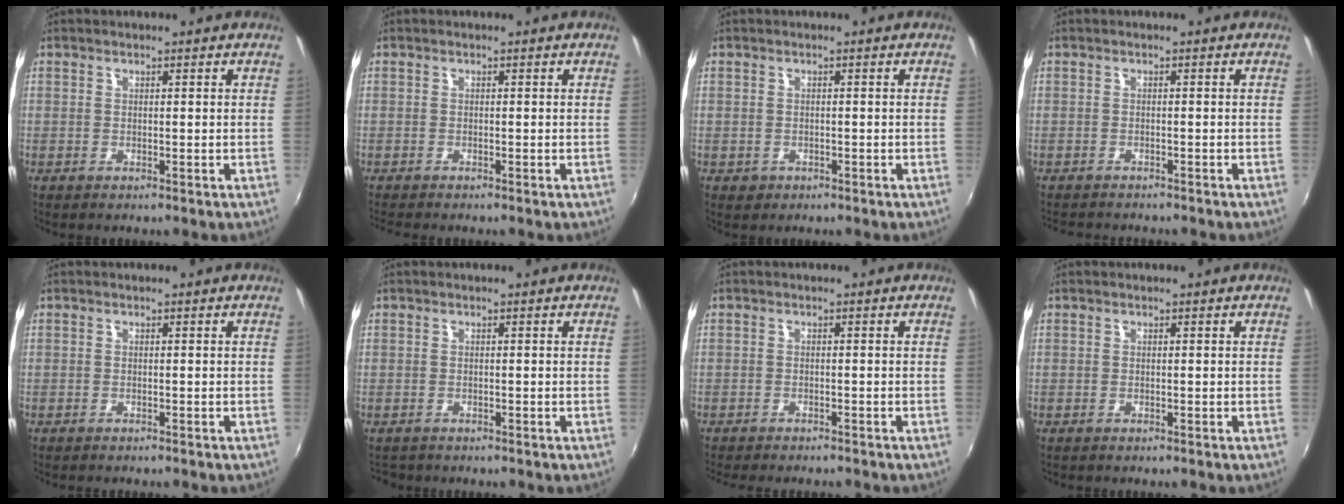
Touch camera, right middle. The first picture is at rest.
{"total": 1.6, "force": [-1.5, 0.1, 0.5], "torque": [-0.012, -0.013, -0.028]}
{"total": 1.6, "force": [-0.7, 1.4, 0.4], "torque": [-0.010, -0.004, -0.008]}
{"total": 3.9, "force": [-3.6, 0.9, 1.1], "torque": [-0.030, -0.016, -0.057]}
{"total": 1.0, "force": [-0.9, 0.2, 0.2], "torque": [-0.006, -0.006, -0.016]}
{"total": 1.6, "force": [-1.3, 0.8, 0.2], "torque": [-0.009, -0.005, -0.020]}
{"total": 4.9, "force": [-4.5, 1.1, 1.8], "torque": [-0.045, -0.018, -0.070]}
{"total": 0.0}